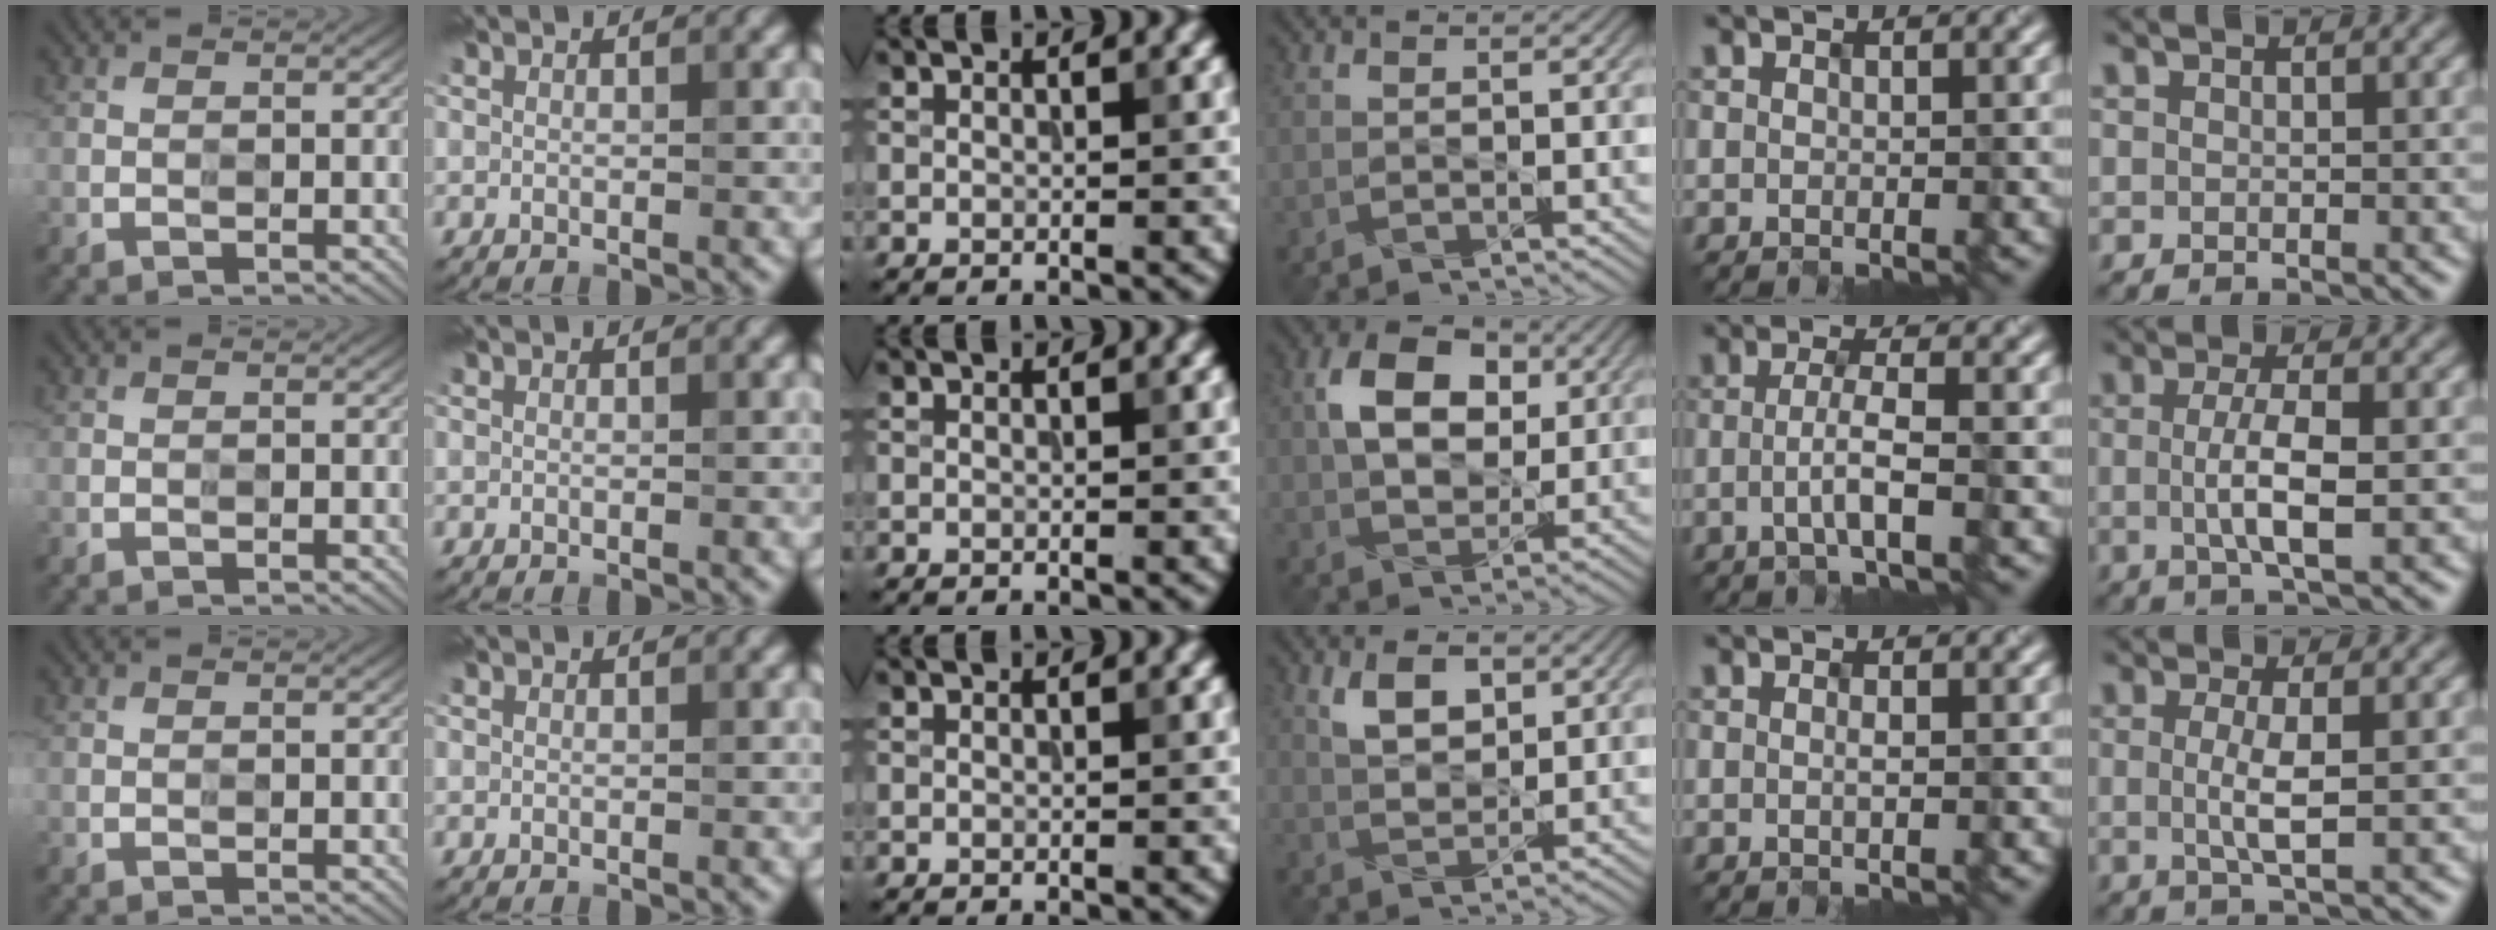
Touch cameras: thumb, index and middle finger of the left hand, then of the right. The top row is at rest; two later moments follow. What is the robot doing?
{"motion": "extract", "object": "file holder"}